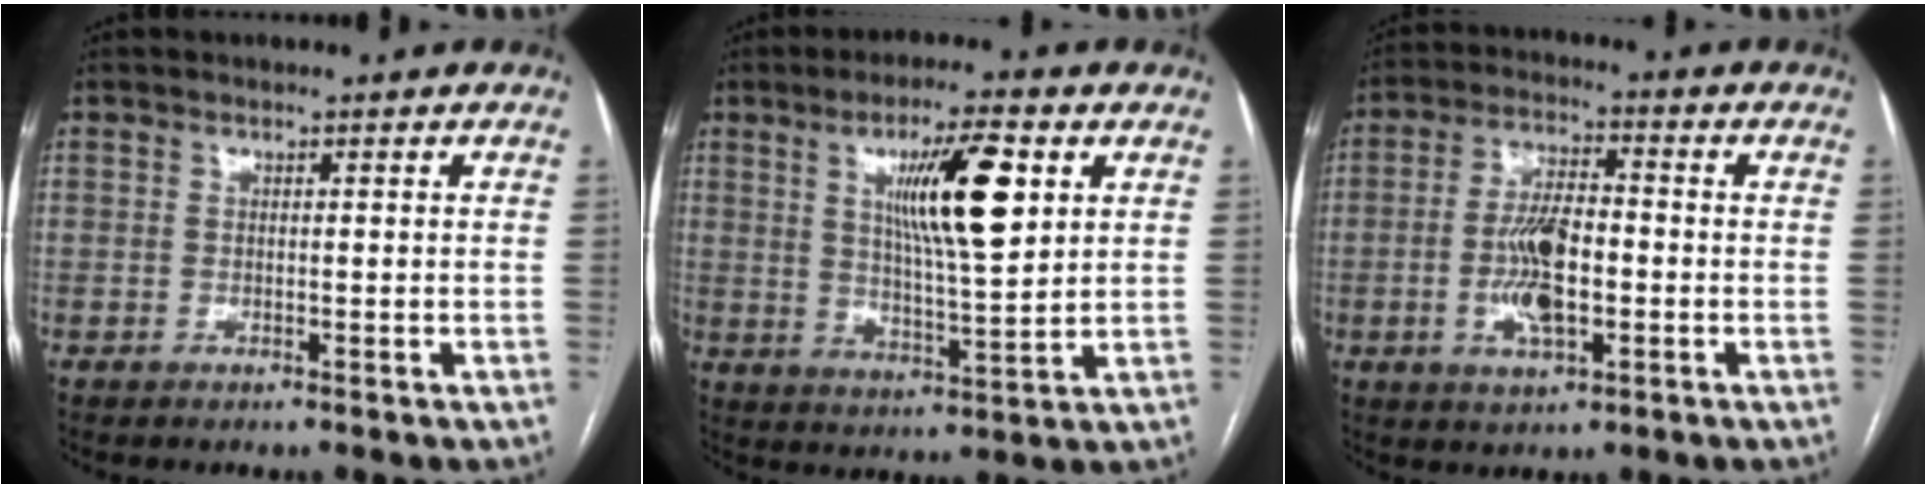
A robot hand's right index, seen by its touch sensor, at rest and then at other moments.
{"total": 12.1, "force": [4.2, 1.7, 11.2], "torque": [-0.190, 0.002, 0.073]}
{"total": 9.2, "force": [-1.8, 3.2, 8.5], "torque": [-0.169, 0.004, -0.031]}